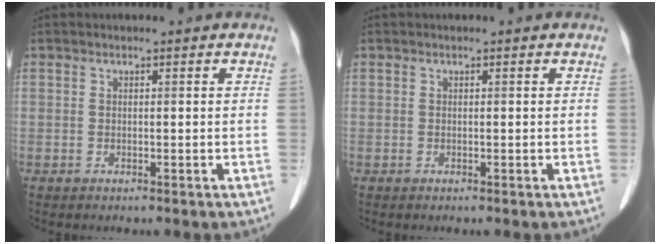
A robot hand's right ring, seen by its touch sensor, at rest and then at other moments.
{"total": 0.0}